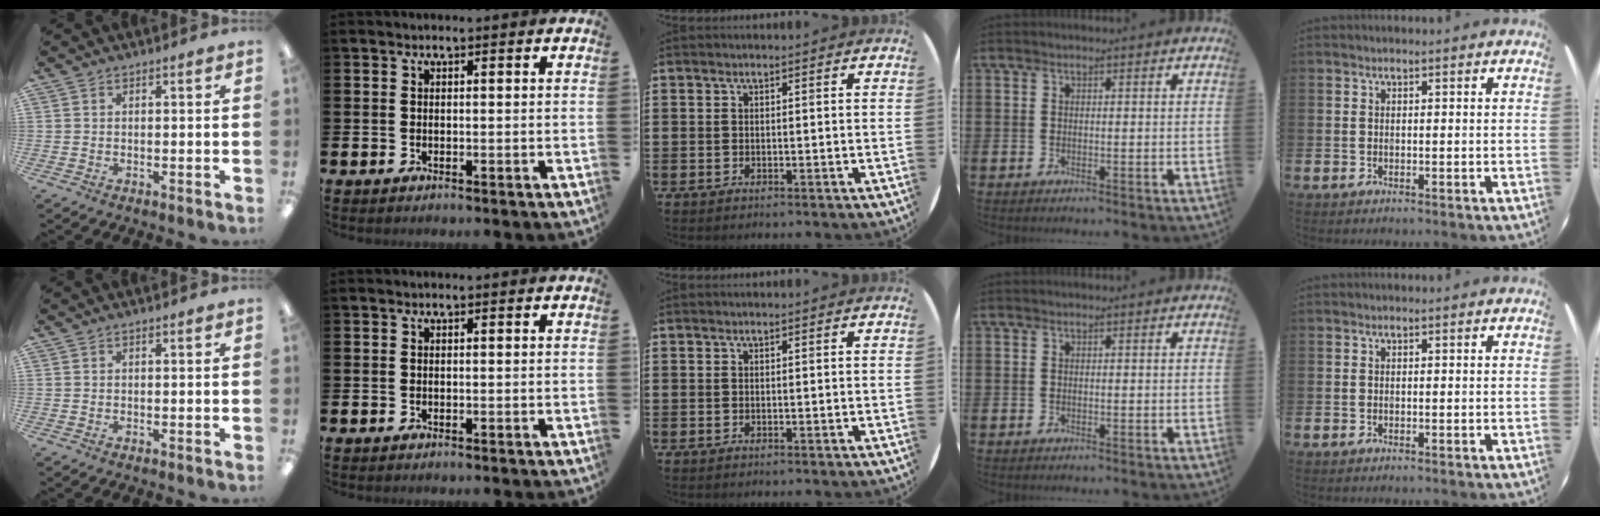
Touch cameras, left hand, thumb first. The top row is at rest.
{}